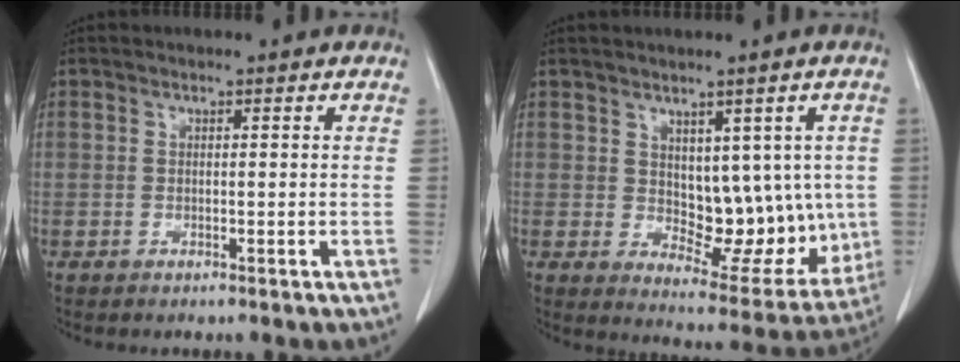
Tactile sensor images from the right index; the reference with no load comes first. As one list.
[{"total": 11.7, "force": [1.2, 6.8, 9.5], "torque": [-0.103, 0.003, 0.042]}]